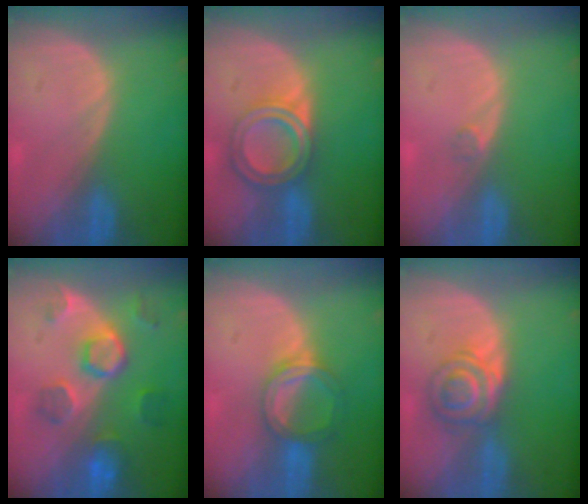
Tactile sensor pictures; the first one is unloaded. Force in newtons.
{"total": 6.7, "press": 6.0, "slide": 3.1}
{"total": 0.9, "press": 0.8, "slide": 0.5}
{"total": 8.6, "press": 7.8, "slide": 3.6}
{"total": 5.3, "press": 5.0, "slide": 1.7}
{"total": 6.1, "press": 5.6, "slide": 2.4}